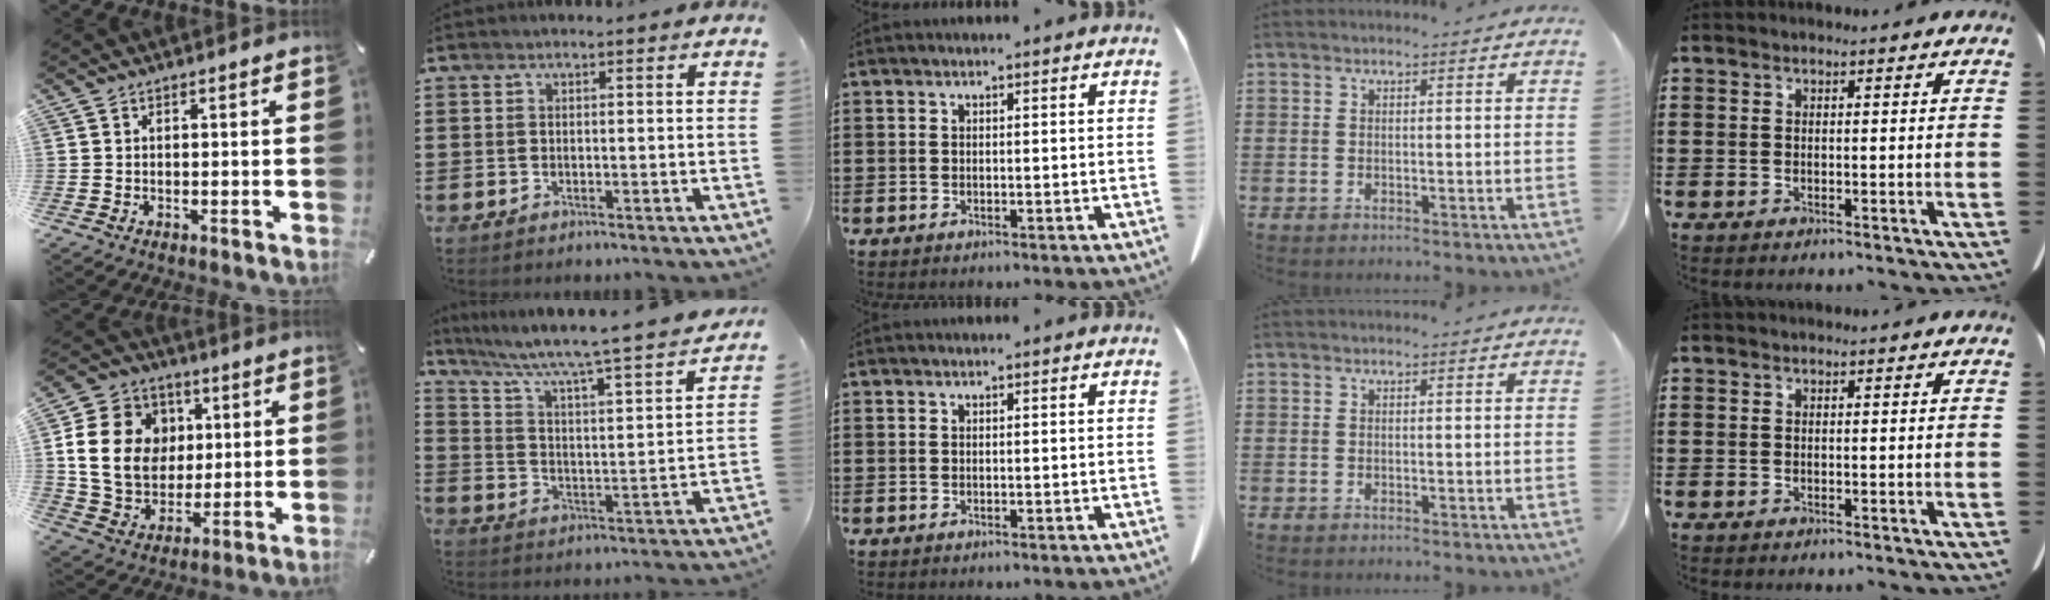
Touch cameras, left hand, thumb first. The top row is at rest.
{"thumb": {"total": 17.2, "force": [2.9, 14.8, 8.3], "torque": [-0.162, 0.010, 0.057]}, "index": {"total": 4.9, "force": [4.0, -0.2, 2.7], "torque": [-0.073, -0.047, 0.055]}}